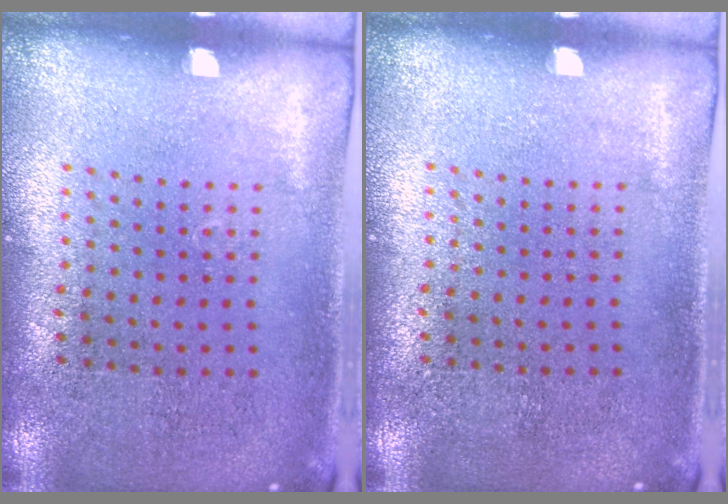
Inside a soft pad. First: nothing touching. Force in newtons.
{"total": 0.0}